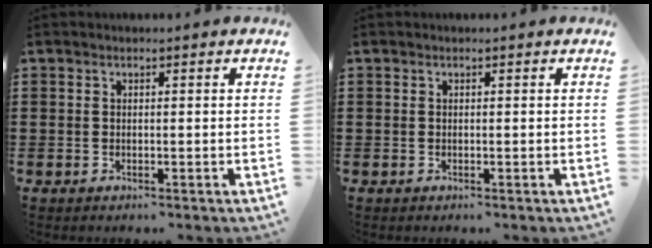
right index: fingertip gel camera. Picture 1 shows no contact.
{"total": 0.0}